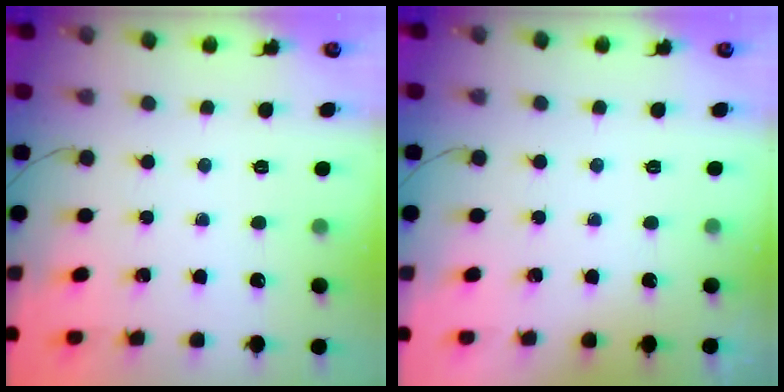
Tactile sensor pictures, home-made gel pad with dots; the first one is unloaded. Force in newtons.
{"total": 1.6, "press": 1.6, "slide": 0.2}